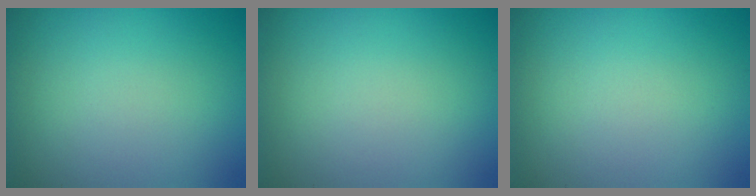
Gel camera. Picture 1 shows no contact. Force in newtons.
{"total": 0.0}
{"total": 0.0}